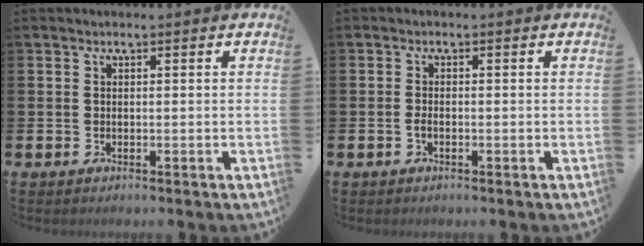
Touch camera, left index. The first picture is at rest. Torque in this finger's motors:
{"motor_torque": [0.21, 0.16, 0.00, 0.01]}